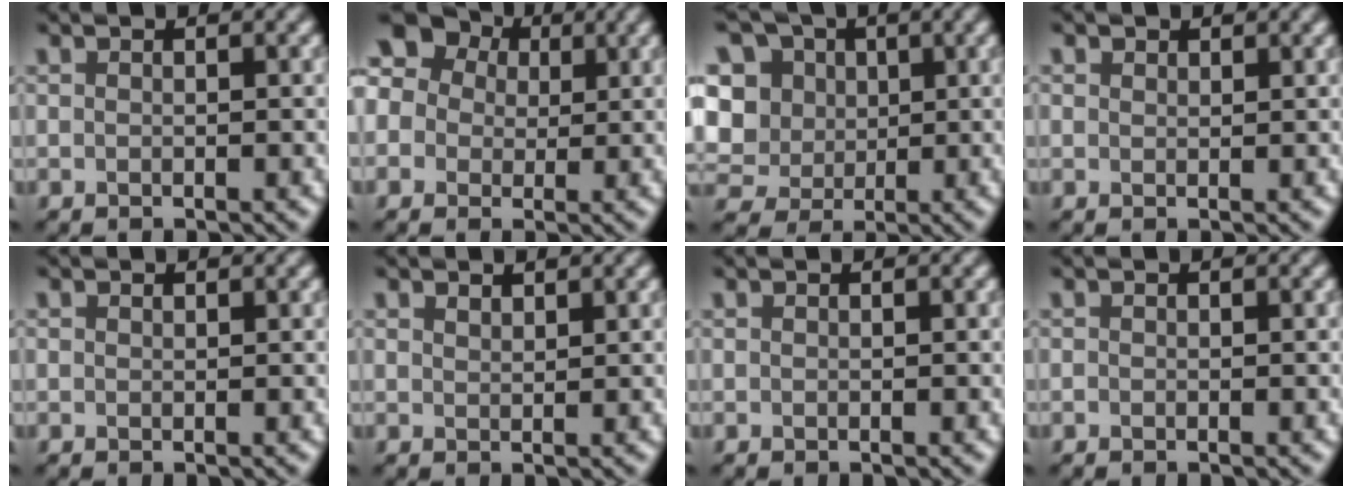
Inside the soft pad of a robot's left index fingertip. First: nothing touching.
{"total": 9.2, "force": [3.0, 7.3, 4.6], "torque": [-0.094, 0.037, 0.024]}
{"total": 13.5, "force": [4.0, 11.3, 6.3], "torque": [-0.164, 0.040, 0.057]}
{"total": 0.8, "force": [0.6, 0.5, 0.2], "torque": [-0.007, 0.001, 0.011]}
{"total": 0.0}
{"total": 0.9, "force": [0.8, 0.3, 0.3], "torque": [-0.011, 0.001, 0.018]}
{"total": 0.0}
{"total": 0.0}